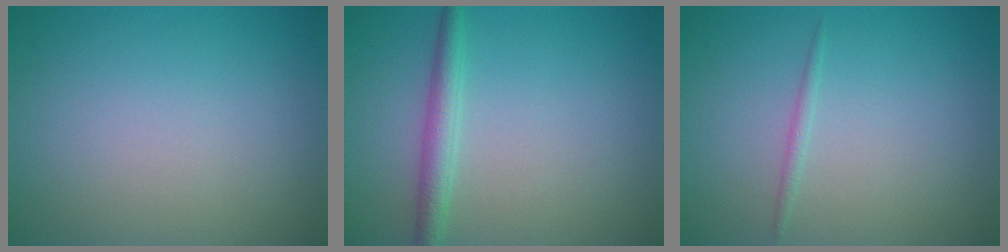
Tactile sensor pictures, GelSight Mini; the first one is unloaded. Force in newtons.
{"total": 2.4, "press": 2.4, "slide": 0.0}
{"total": 0.7, "press": 0.7, "slide": 0.0}